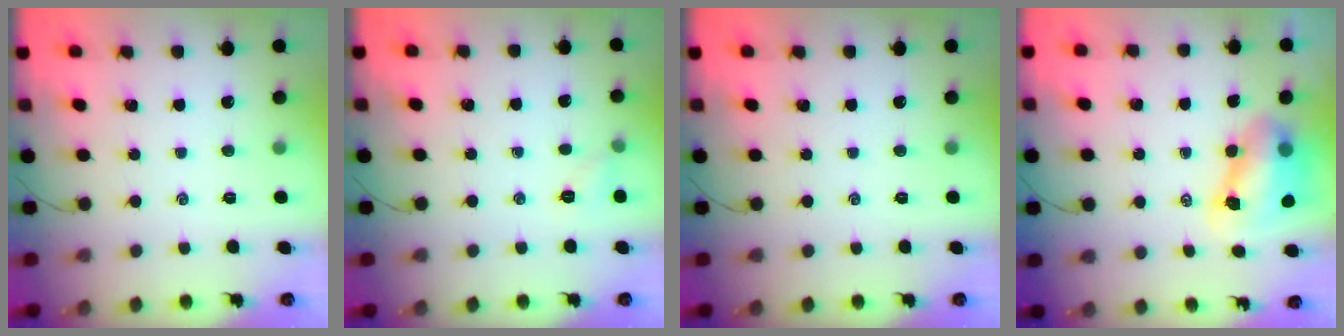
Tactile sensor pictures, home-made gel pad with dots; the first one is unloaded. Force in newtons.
{"total": 4.9, "press": 4.7, "slide": 1.2}
{"total": 0.0}
{"total": 8.7, "press": 8.6, "slide": 1.7}